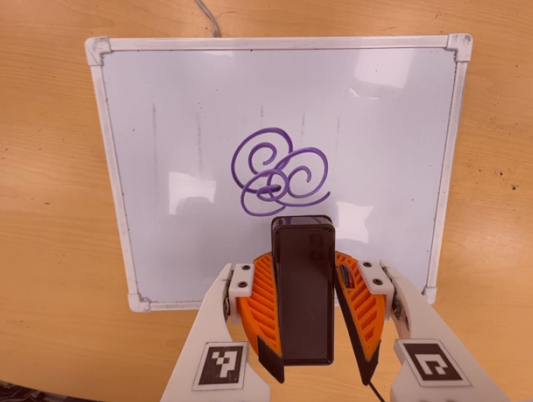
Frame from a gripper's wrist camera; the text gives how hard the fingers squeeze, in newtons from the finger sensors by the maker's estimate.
{"total": 6.6, "left": 5.4, "right": 7.8}